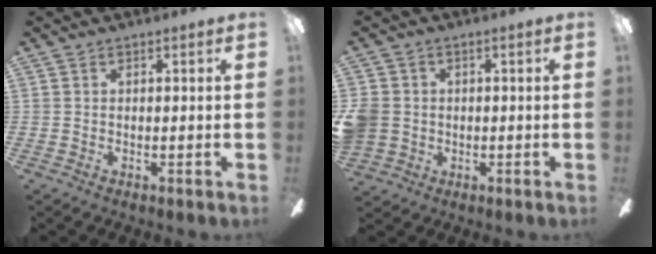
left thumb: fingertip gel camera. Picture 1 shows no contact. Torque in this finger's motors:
{"motor_torque": [0.03, 0.83, 0.31, -0.24, 0.21]}